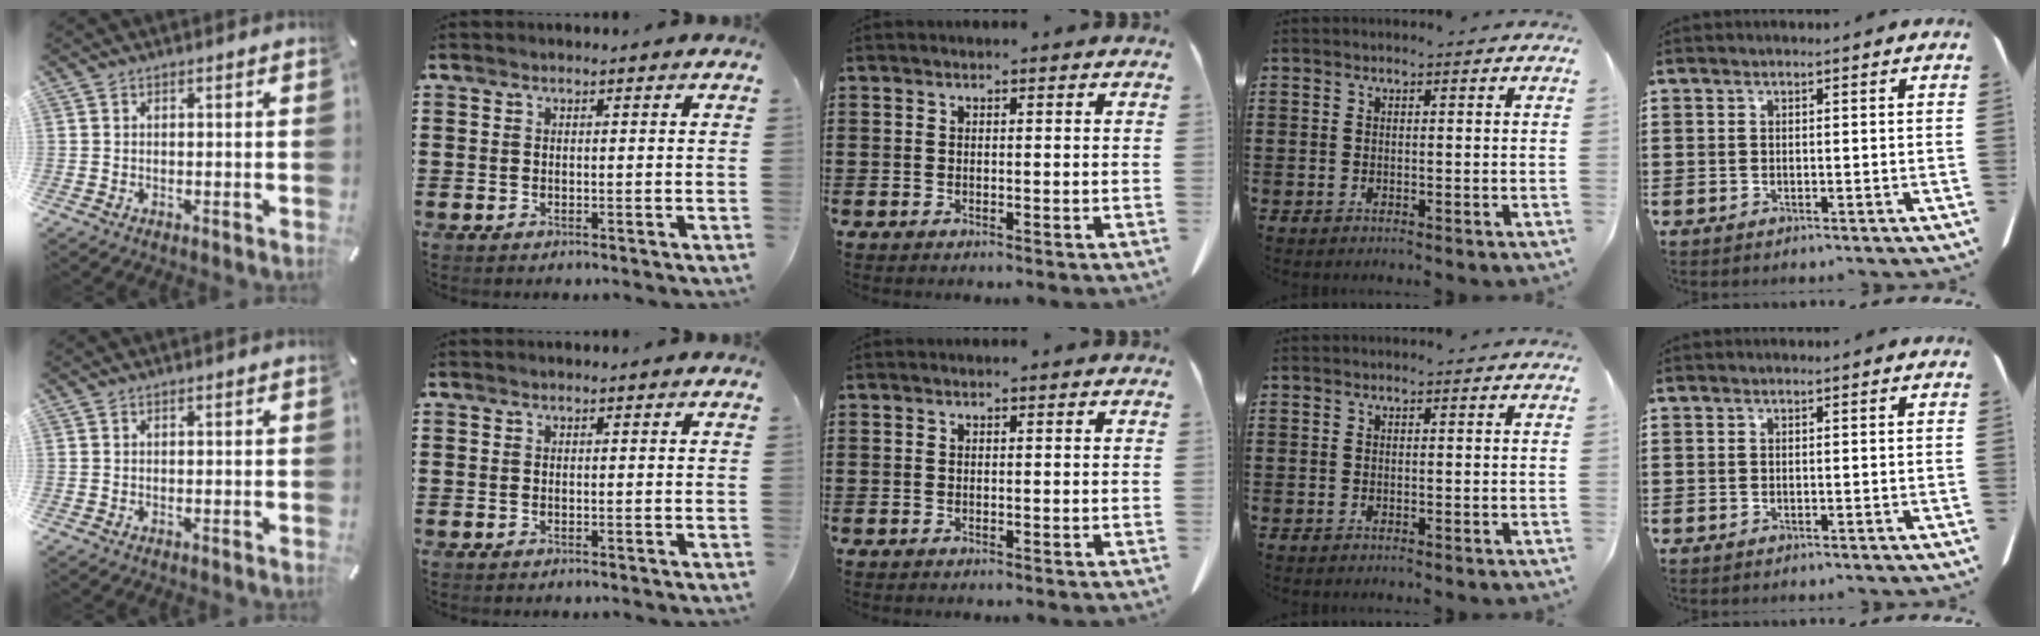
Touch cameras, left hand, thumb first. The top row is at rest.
{}